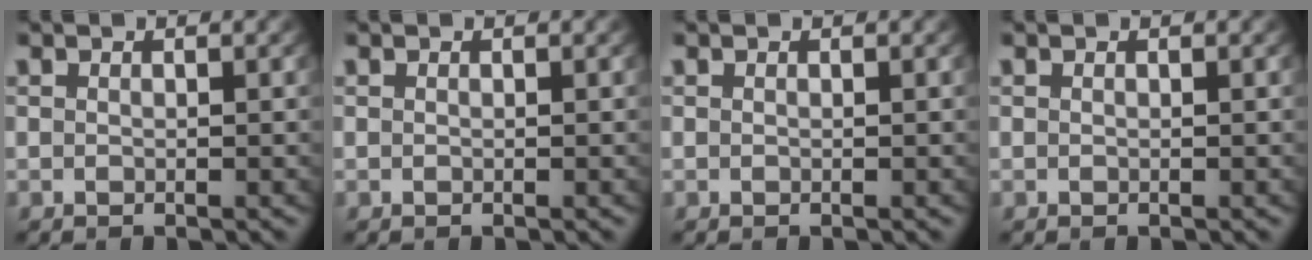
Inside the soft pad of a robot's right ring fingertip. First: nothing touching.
{"total": 0.0}
{"total": 0.0}
{"total": 0.0}